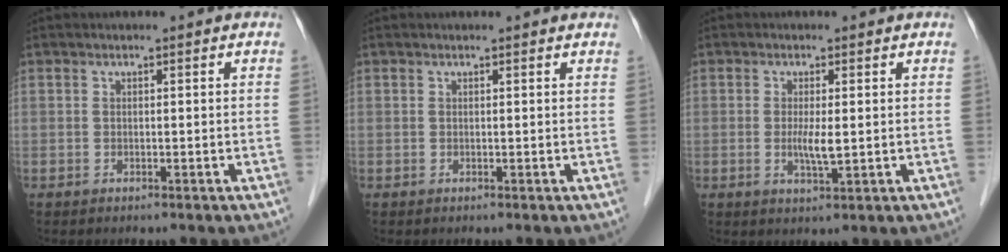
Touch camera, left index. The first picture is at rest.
{"total": 1.5, "force": [1.5, 0.2, 0.4], "torque": [-0.012, 0.003, 0.009]}
{"total": 3.1, "force": [-0.1, 0.4, 3.1], "torque": [-0.062, -0.009, -0.001]}